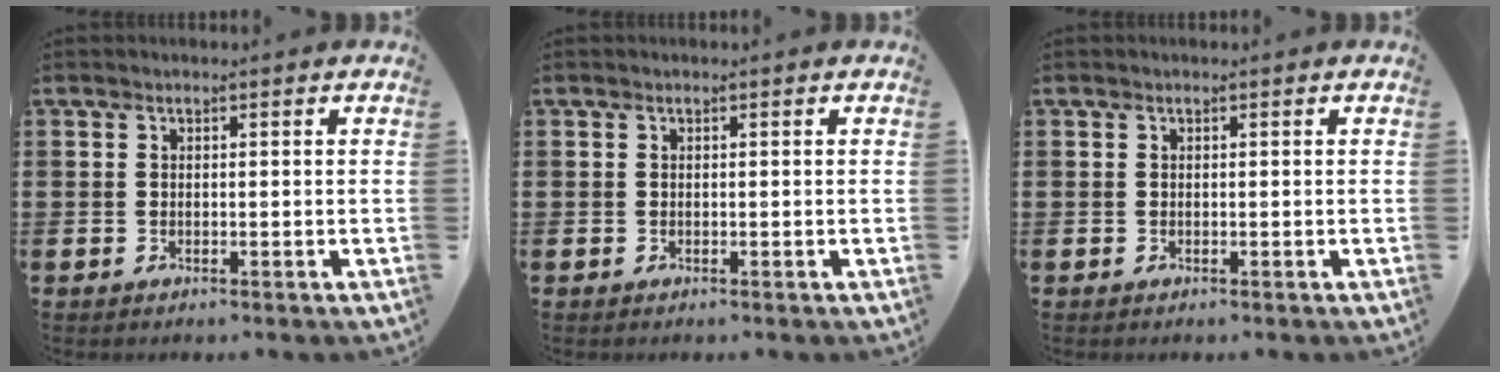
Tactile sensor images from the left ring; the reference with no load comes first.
{"total": 0.0}
{"total": 0.0}